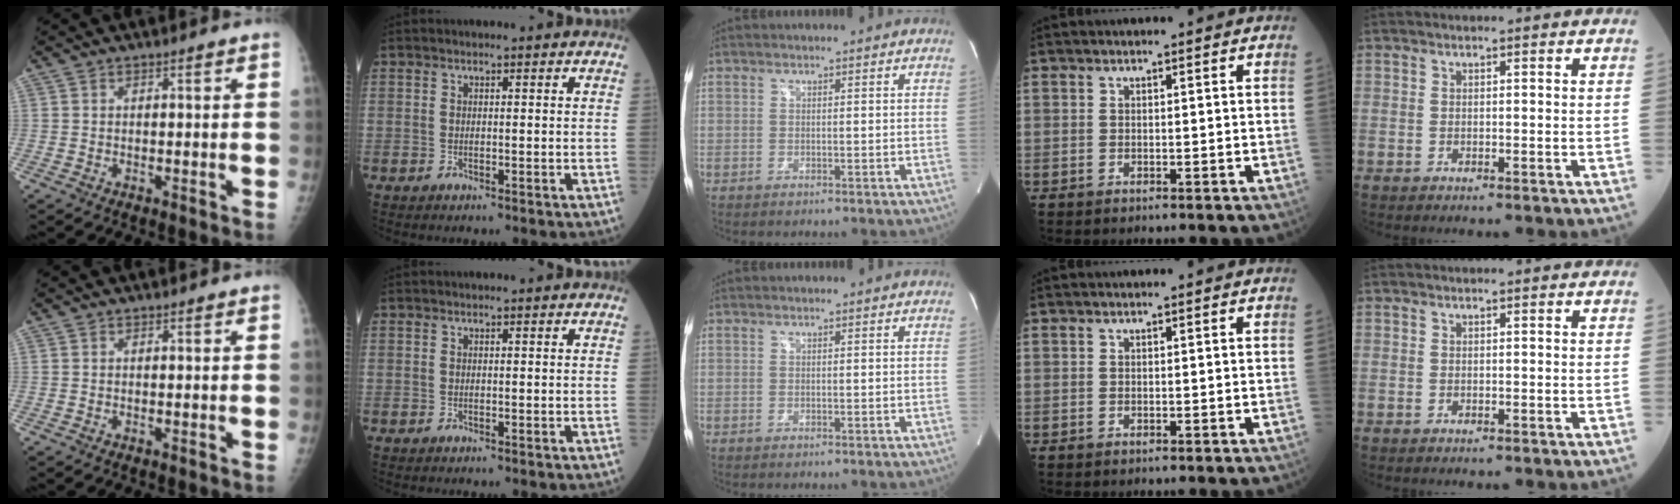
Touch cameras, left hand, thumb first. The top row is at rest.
{}